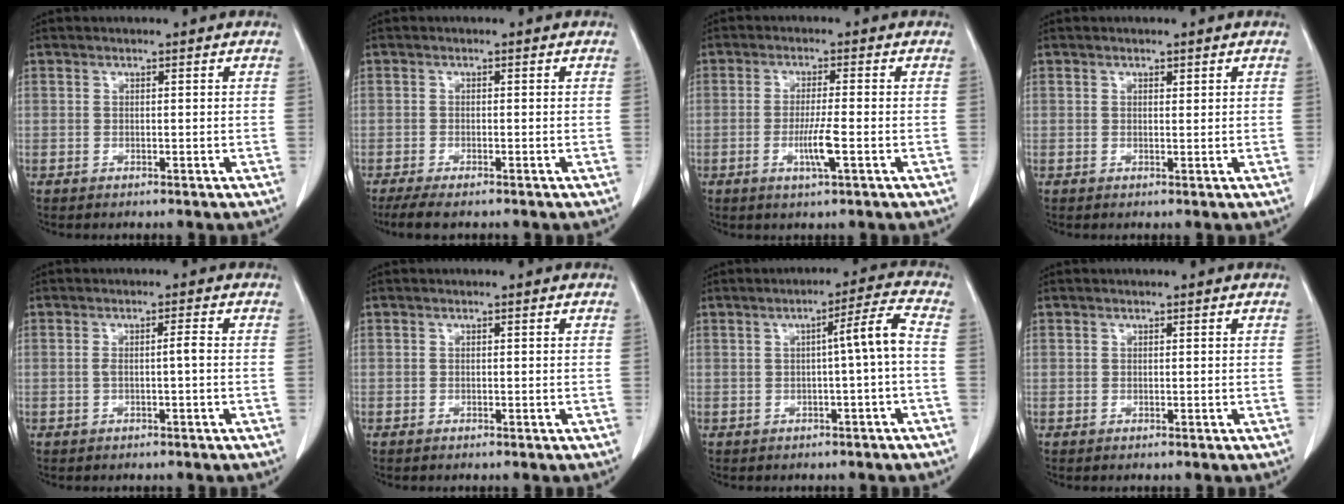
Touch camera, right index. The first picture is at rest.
{"total": 4.4, "force": [-3.5, 0.9, 2.6], "torque": [-0.043, -0.011, -0.052]}
{"total": 4.6, "force": [-1.4, -0.2, 4.4], "torque": [-0.084, -0.009, -0.027]}
{"total": 0.6, "force": [0.4, 0.3, 0.3], "torque": [-0.005, -0.004, 0.006]}
{"total": 2.0, "force": [-0.3, -0.1, 1.9], "torque": [-0.035, 0.002, -0.004]}
{"total": 0.0}
{"total": 4.8, "force": [-0.5, -0.6, 4.7], "torque": [-0.068, 0.013, -0.007]}
{"total": 0.0}